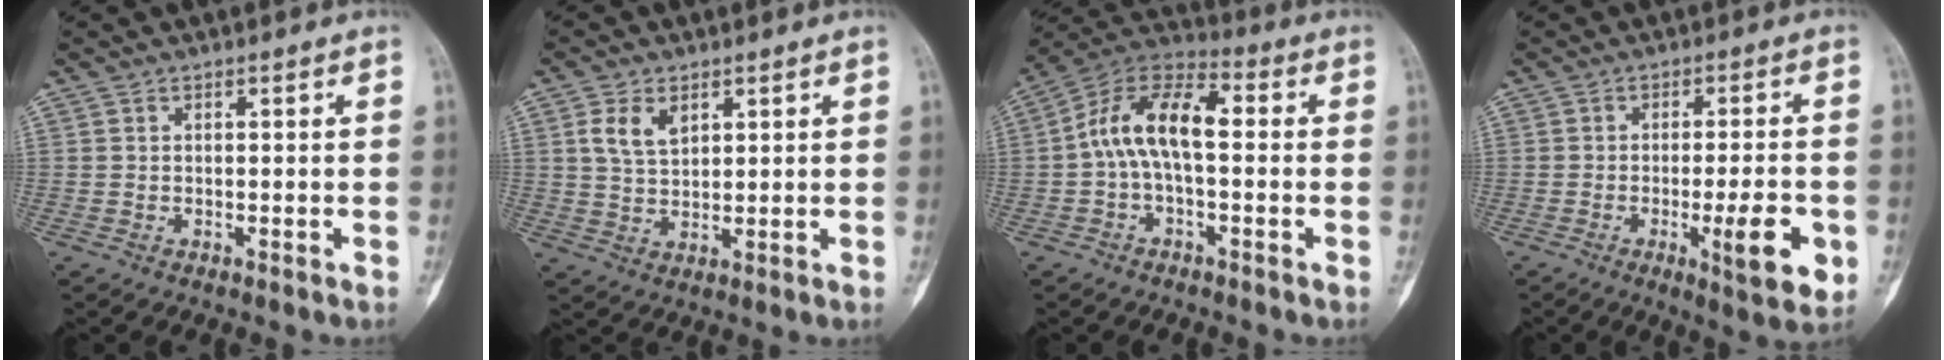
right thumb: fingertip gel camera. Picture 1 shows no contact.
{"total": 5.7, "force": [2.5, 3.5, 3.8], "torque": [-0.062, -0.009, 0.052]}
{"total": 12.3, "force": [-0.1, 6.1, 10.6], "torque": [-0.186, 0.045, -0.015]}
{"total": 9.9, "force": [-3.0, 2.1, 9.2], "torque": [-0.124, -0.003, -0.039]}